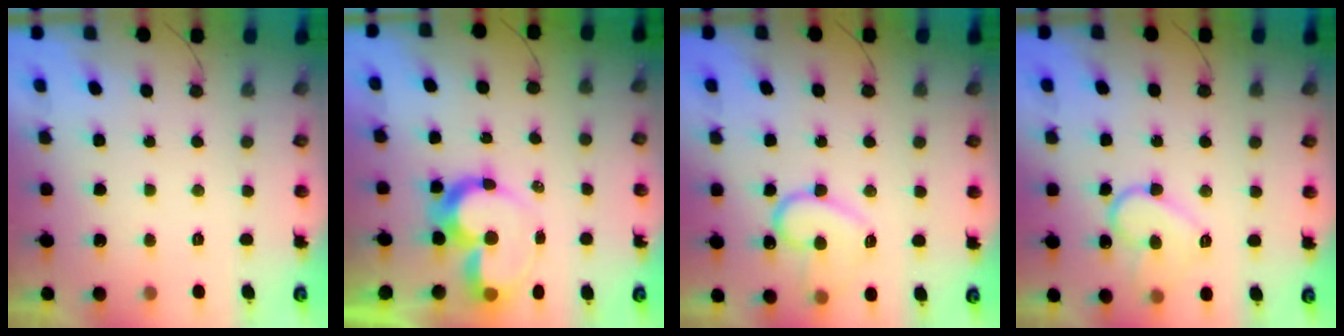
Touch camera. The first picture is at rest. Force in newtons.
{"total": 11.8, "press": 11.8, "slide": 1.0}
{"total": 13.3, "press": 13.3, "slide": 1.1}
{"total": 10.6, "press": 10.5, "slide": 1.0}